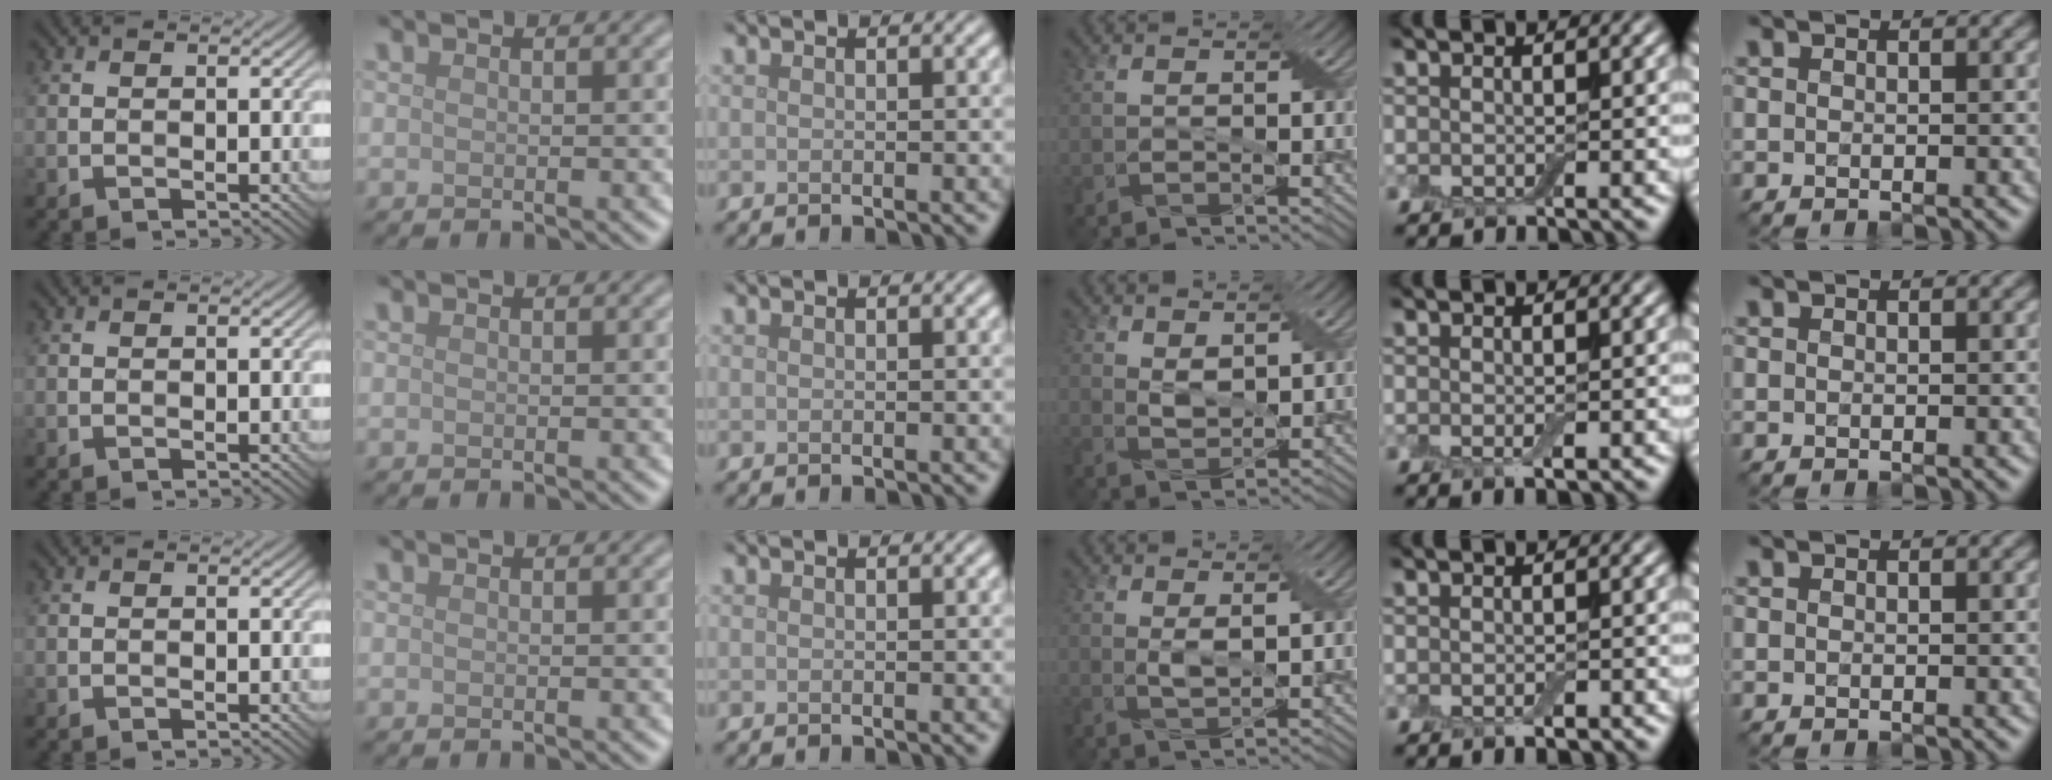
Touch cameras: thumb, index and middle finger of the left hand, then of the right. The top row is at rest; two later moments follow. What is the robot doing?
{"motion": "fold", "object": "bandage"}